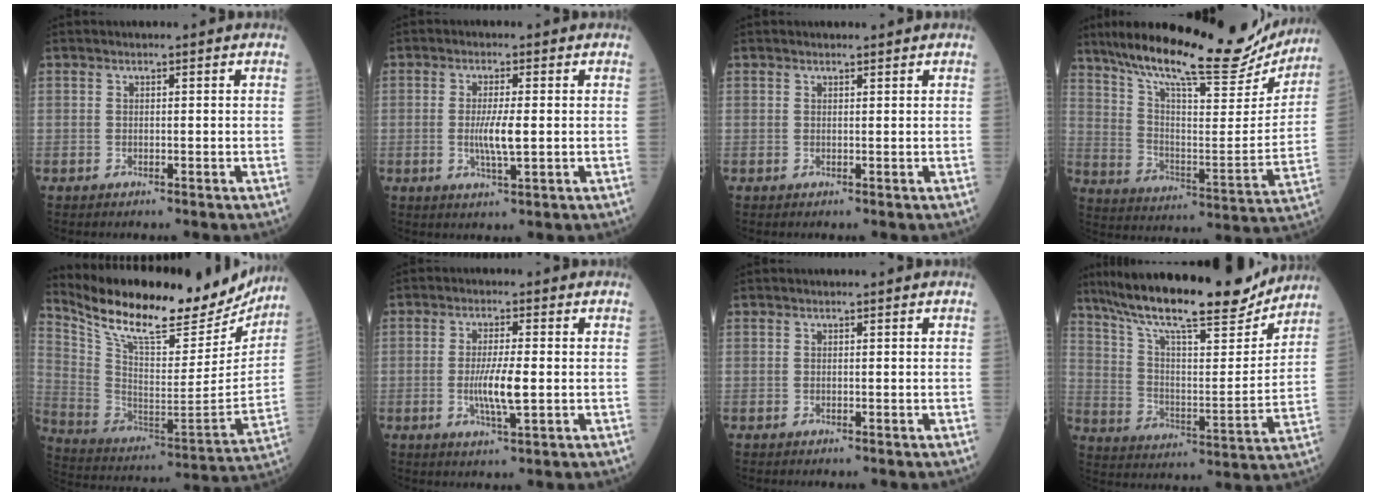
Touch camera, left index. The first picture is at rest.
{"total": 4.4, "force": [-0.2, 0.3, 4.3], "torque": [-0.088, -0.009, -0.003]}
{"total": 0.9, "force": [0.9, 0.0, 0.2], "torque": [-0.009, 0.002, 0.015]}
{"total": 25.9, "force": [22.3, 4.6, 12.3], "torque": [-0.208, -0.026, 0.321]}
{"total": 26.3, "force": [22.7, 5.9, 11.8], "torque": [-0.218, -0.035, 0.343]}
{"total": 5.6, "force": [-0.7, 0.5, 5.5], "torque": [-0.111, -0.011, -0.012]}
{"total": 0.0}
{"total": 22.9, "force": [19.7, 3.3, 11.2], "torque": [-0.200, -0.001, 0.306]}